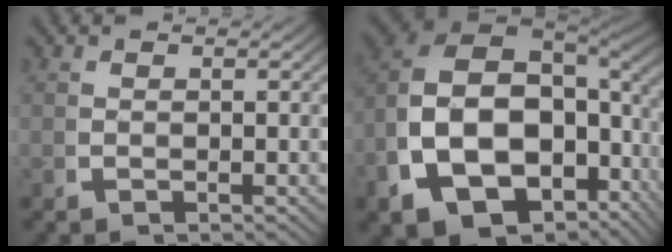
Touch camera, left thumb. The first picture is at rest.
{"total": 19.0, "force": [-3.4, 13.3, 13.2], "torque": [-0.280, -0.070, -0.019]}